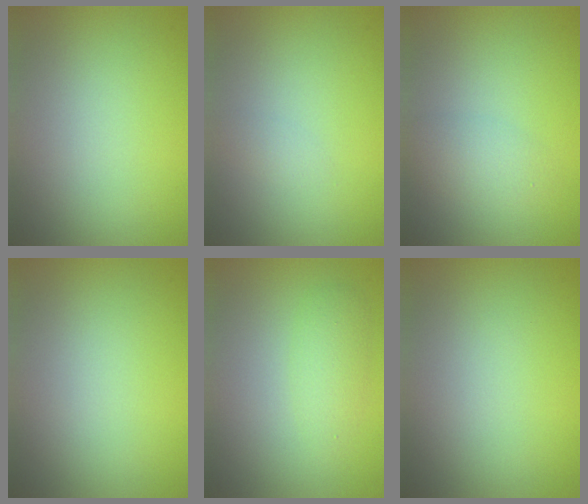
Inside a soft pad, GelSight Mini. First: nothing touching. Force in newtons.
{"total": 0.7, "press": 0.7, "slide": 0.1}
{"total": 2.1, "press": 2.1, "slide": 0.0}
{"total": 0.0}
{"total": 1.9, "press": 1.9, "slide": 0.1}
{"total": 0.0}